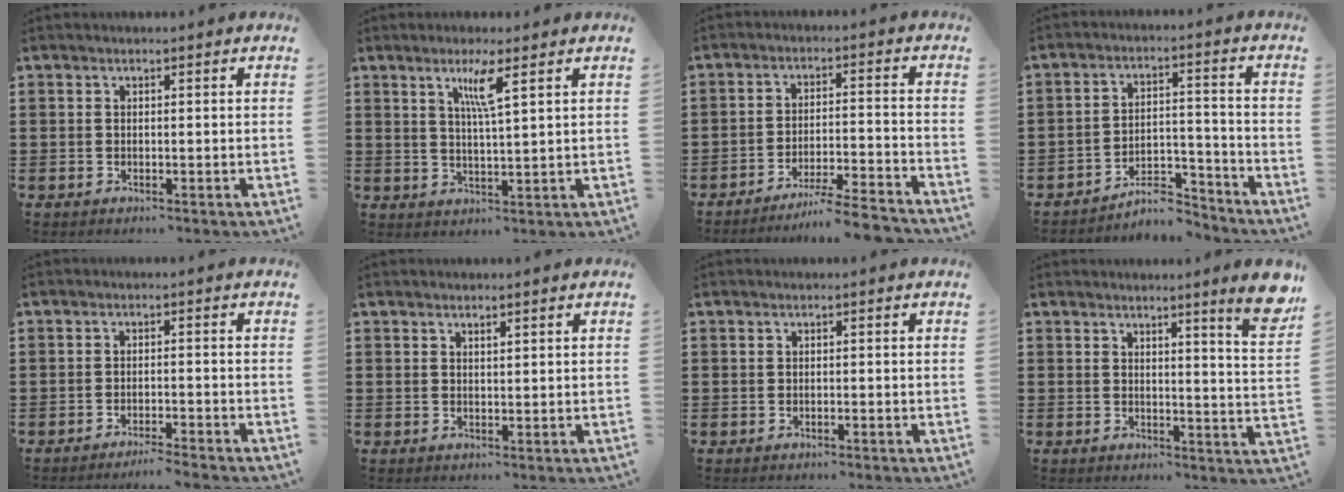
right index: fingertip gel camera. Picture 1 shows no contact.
{"total": 4.6, "force": [2.5, 0.1, 3.9], "torque": [-0.076, -0.004, 0.037]}
{"total": 6.2, "force": [-5.6, -0.6, 2.5], "torque": [-0.046, -0.013, -0.109]}
{"total": 6.6, "force": [-6.2, 1.6, 1.9], "torque": [-0.032, 0.016, -0.119]}
{"total": 2.3, "force": [-2.2, -0.3, 0.6], "torque": [-0.012, 0.000, -0.045]}
{"total": 0.9, "force": [0.8, 0.3, 0.3], "torque": [-0.007, 0.001, 0.016]}
{"total": 0.0}
{"total": 6.1, "force": [4.6, -0.8, 4.0], "torque": [-0.067, -0.030, 0.072]}